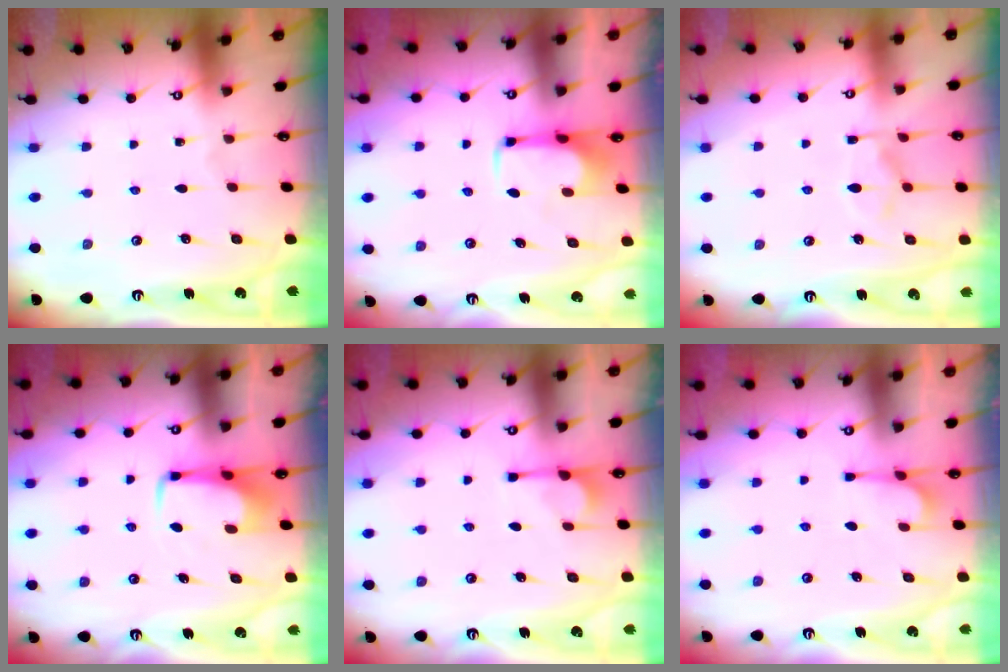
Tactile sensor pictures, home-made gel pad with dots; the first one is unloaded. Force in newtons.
{"total": 2.1, "press": 2.0, "slide": 0.7}
{"total": 6.9, "press": 6.8, "slide": 1.2}
{"total": 4.0, "press": 4.0, "slide": 0.3}
{"total": 0.8, "press": 0.1, "slide": 0.8}
{"total": 5.3, "press": 5.2, "slide": 1.3}